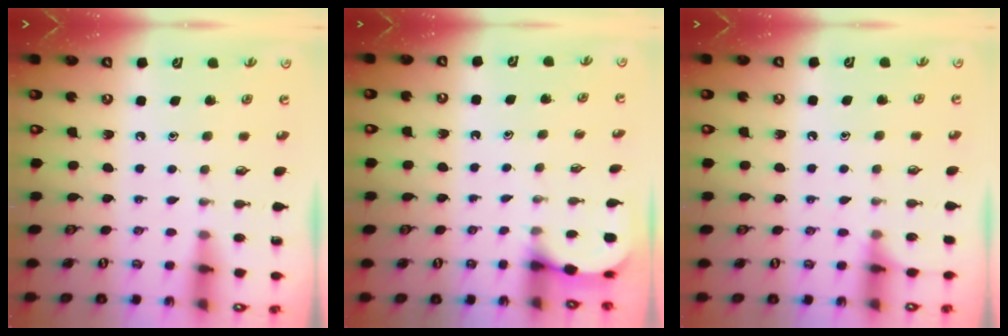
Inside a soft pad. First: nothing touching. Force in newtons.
{"total": 2.6, "press": 2.6, "slide": 0.2}
{"total": 4.7, "press": 4.7, "slide": 0.6}